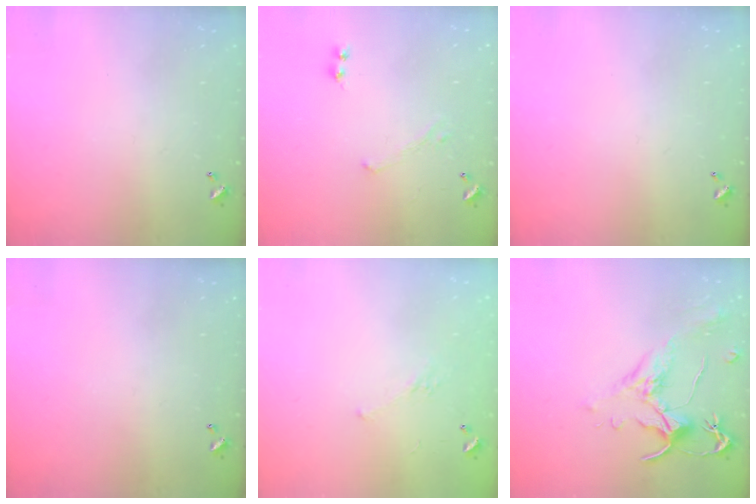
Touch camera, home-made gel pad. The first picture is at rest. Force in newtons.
{"total": 0.0}
{"total": 0.0}
{"total": 0.0}
{"total": 2.8, "press": 2.6, "slide": 1.1}
{"total": 1.8, "press": 1.2, "slide": 1.3}